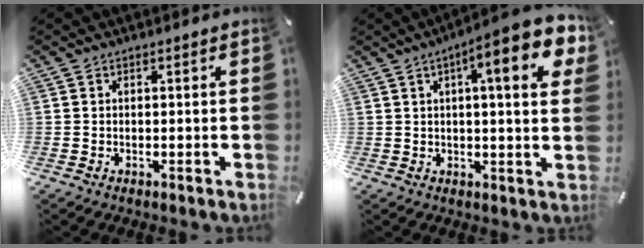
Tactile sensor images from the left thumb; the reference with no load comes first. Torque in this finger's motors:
{"motor_torque": [1.11, 1.60, 1.95, -0.82, 0.48]}